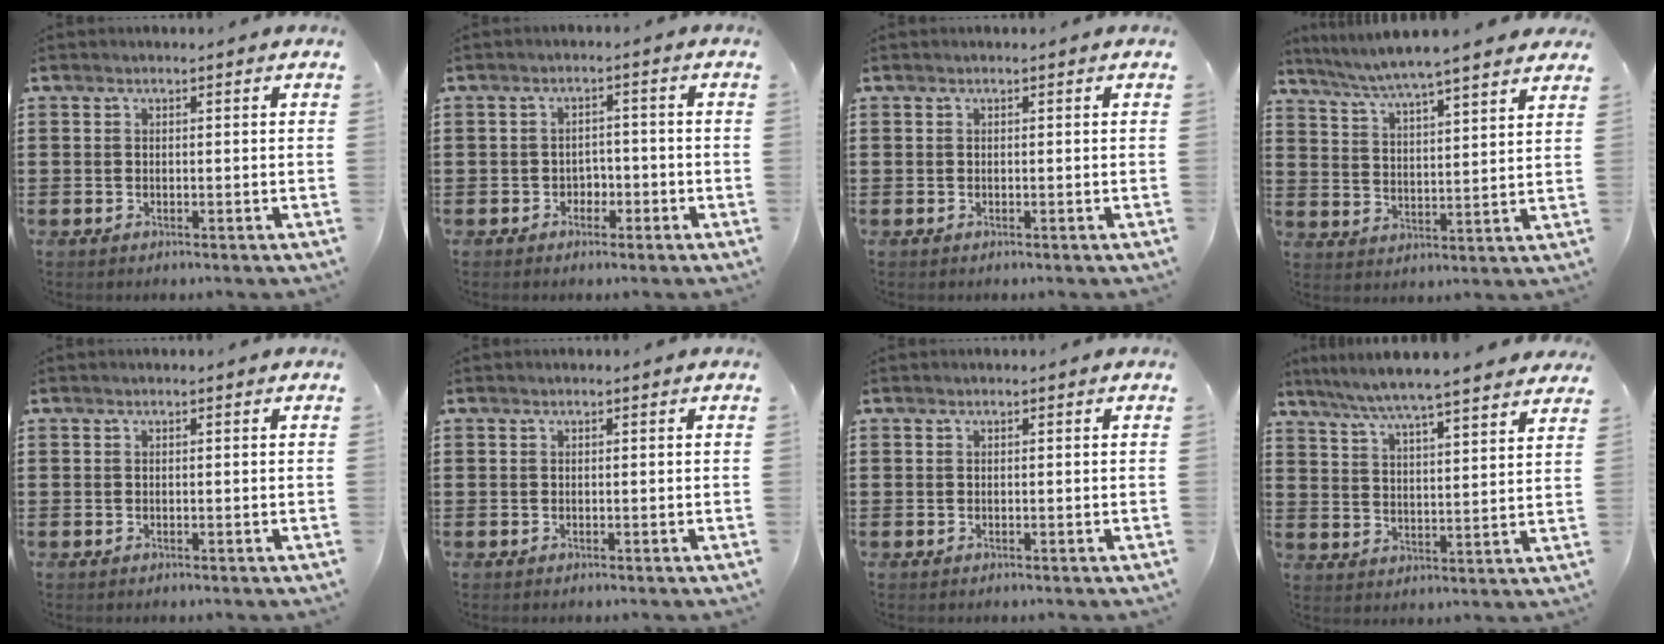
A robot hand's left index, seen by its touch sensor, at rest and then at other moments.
{"total": 2.2, "force": [-1.6, 1.4, 0.6], "torque": [-0.020, 0.002, -0.038]}
{"total": 0.0}
{"total": 5.4, "force": [5.0, -0.4, 2.0], "torque": [-0.061, -0.030, 0.083]}
{"total": 0.0}
{"total": 0.0}
{"total": 0.0}
{"total": 6.0, "force": [5.5, -0.5, 2.3], "torque": [-0.068, -0.035, 0.093]}